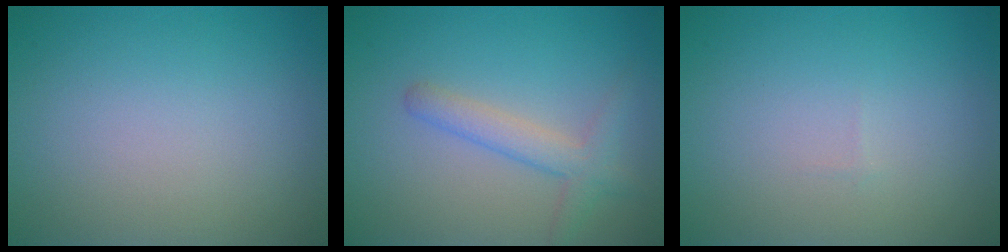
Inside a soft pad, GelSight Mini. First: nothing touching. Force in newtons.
{"total": 2.8, "press": 2.8, "slide": 0.1}
{"total": 0.0}